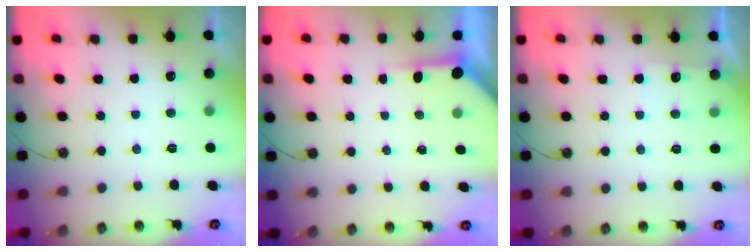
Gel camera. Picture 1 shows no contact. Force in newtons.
{"total": 3.4, "press": 3.4, "slide": 0.3}
{"total": 4.0, "press": 4.0, "slide": 0.6}